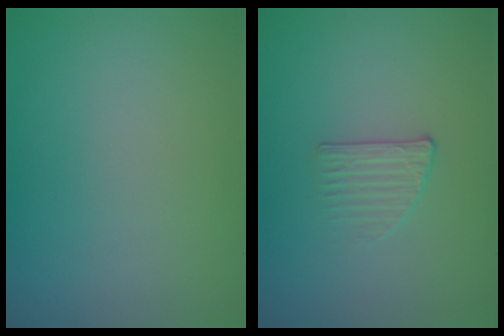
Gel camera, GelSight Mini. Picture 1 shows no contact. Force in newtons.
{"total": 1.3, "press": 0.8, "slide": 1.0}